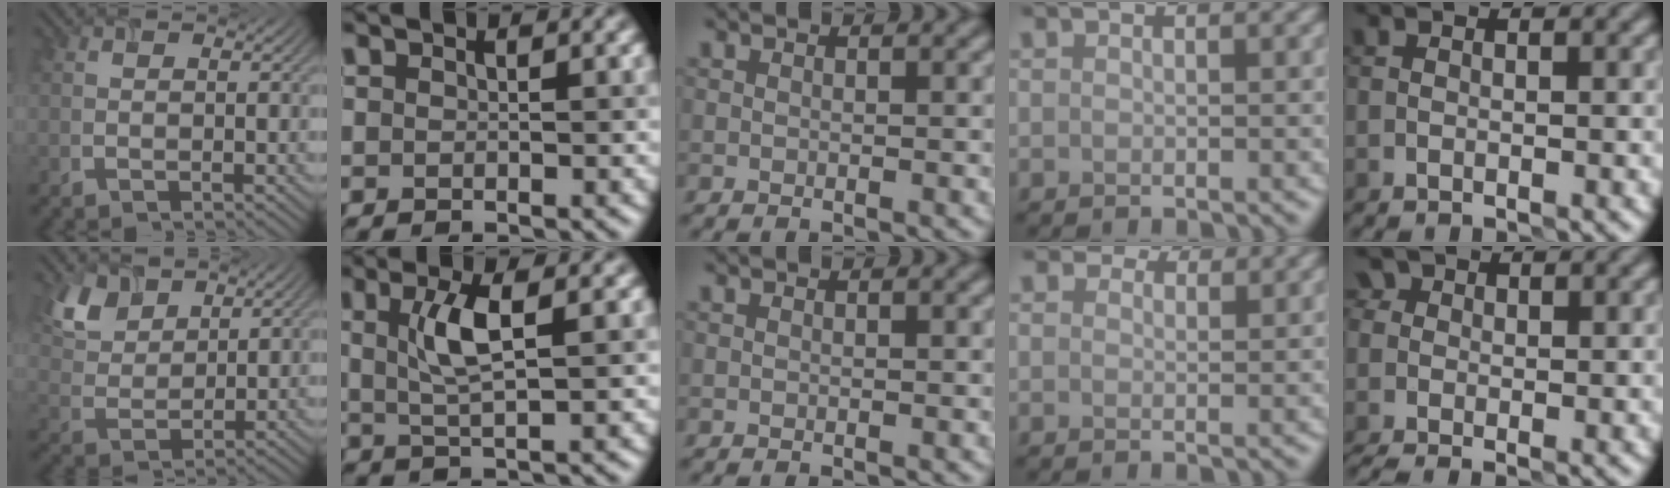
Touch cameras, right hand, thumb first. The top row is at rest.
{"thumb": {"total": 6.6, "force": [4.4, 3.5, 3.3], "torque": [-0.083, 0.001, 0.094]}, "index": {"total": 3.8, "force": [0.9, 0.8, 3.6], "torque": [-0.072, 0.004, 0.018]}, "ring": {"total": 3.1, "force": [2.6, 1.4, 1.1], "torque": [-0.023, -0.001, 0.028]}, "little": {"total": 2.4, "force": [-0.4, 2.0, 1.3], "torque": [-0.017, 0.013, -0.017]}}